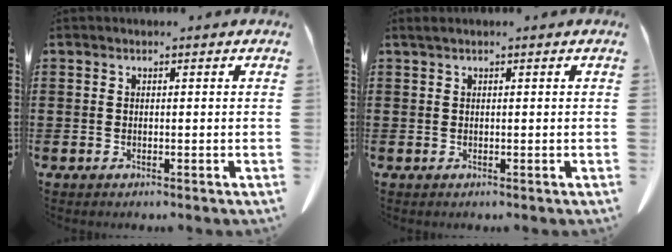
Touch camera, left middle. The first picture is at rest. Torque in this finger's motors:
{"motor_torque": [0.00, 0.02, 0.00, 0.00]}